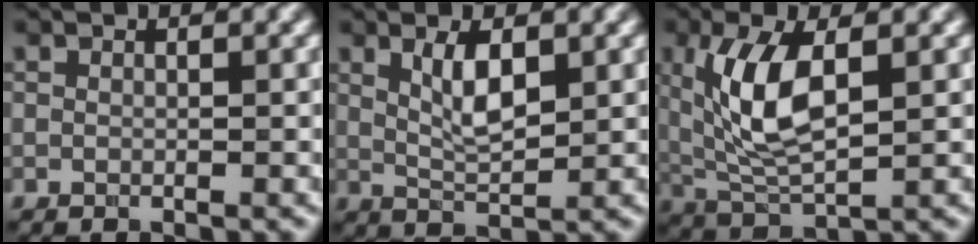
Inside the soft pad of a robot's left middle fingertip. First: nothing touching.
{"total": 2.9, "force": [1.0, 0.7, 2.6], "torque": [-0.058, -0.003, 0.031]}
{"total": 6.6, "force": [1.5, 2.9, 5.8], "torque": [-0.132, -0.002, 0.043]}